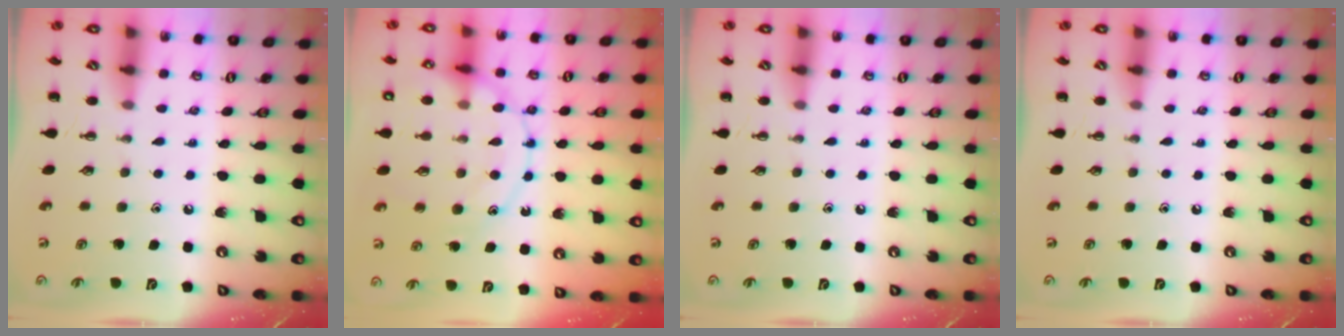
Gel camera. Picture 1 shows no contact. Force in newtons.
{"total": 15.4, "press": 15.4, "slide": 1.5}
{"total": 0.0}
{"total": 0.0}